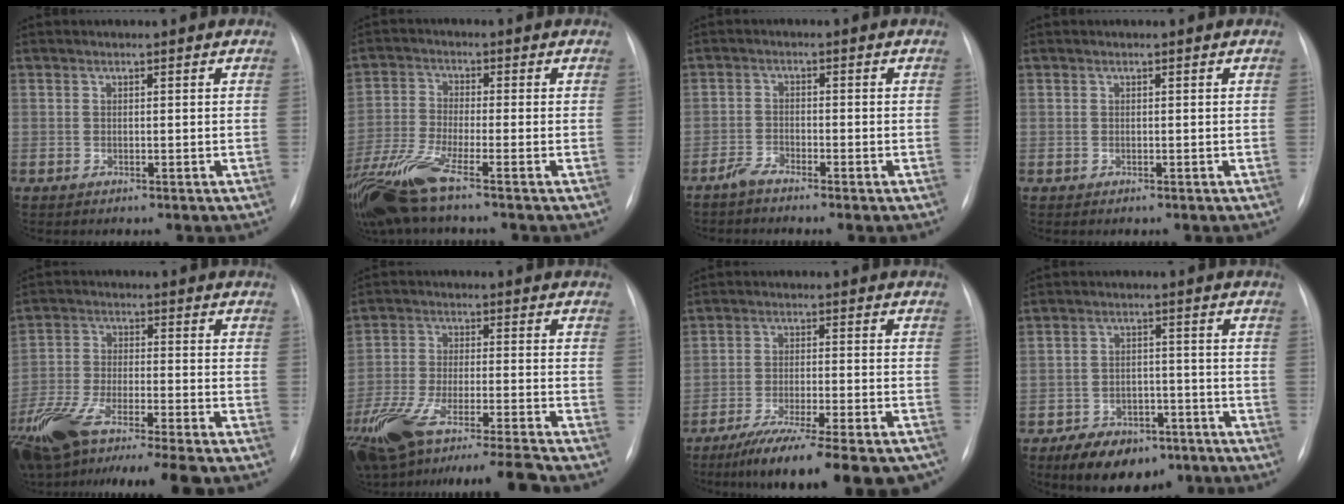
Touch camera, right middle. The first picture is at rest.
{"total": 10.2, "force": [-7.0, 0.7, 7.4], "torque": [-0.163, -0.026, -0.137]}
{"total": 2.2, "force": [-2.1, 0.1, 0.9], "torque": [-0.024, -0.004, -0.045]}
{"total": 0.0}
{"total": 18.5, "force": [-14.3, 2.2, 11.5], "torque": [-0.226, -0.034, -0.244]}
{"total": 19.6, "force": [-16.2, 1.2, 11.0], "torque": [-0.211, -0.029, -0.273]}
{"total": 20.1, "force": [-16.5, 2.5, 11.1], "torque": [-0.116, -0.019, -0.236]}
{"total": 10.0, "force": [-6.8, 5.4, 5.0], "torque": [-0.076, 0.007, -0.102]}